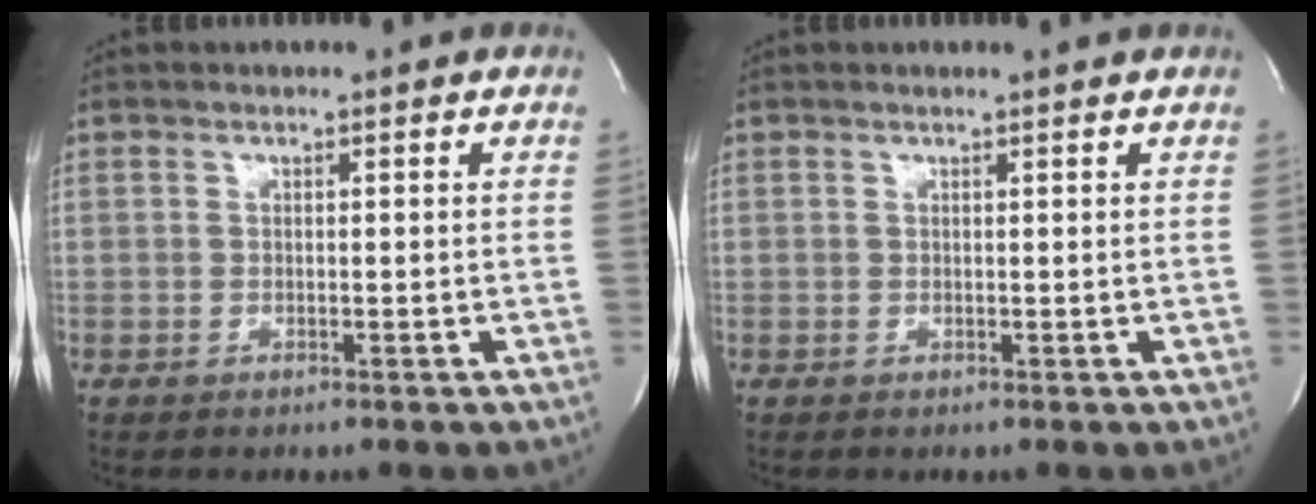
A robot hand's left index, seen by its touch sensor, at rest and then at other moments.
{"total": 1.2, "force": [1.0, -0.3, 0.5], "torque": [-0.013, 0.001, 0.014]}